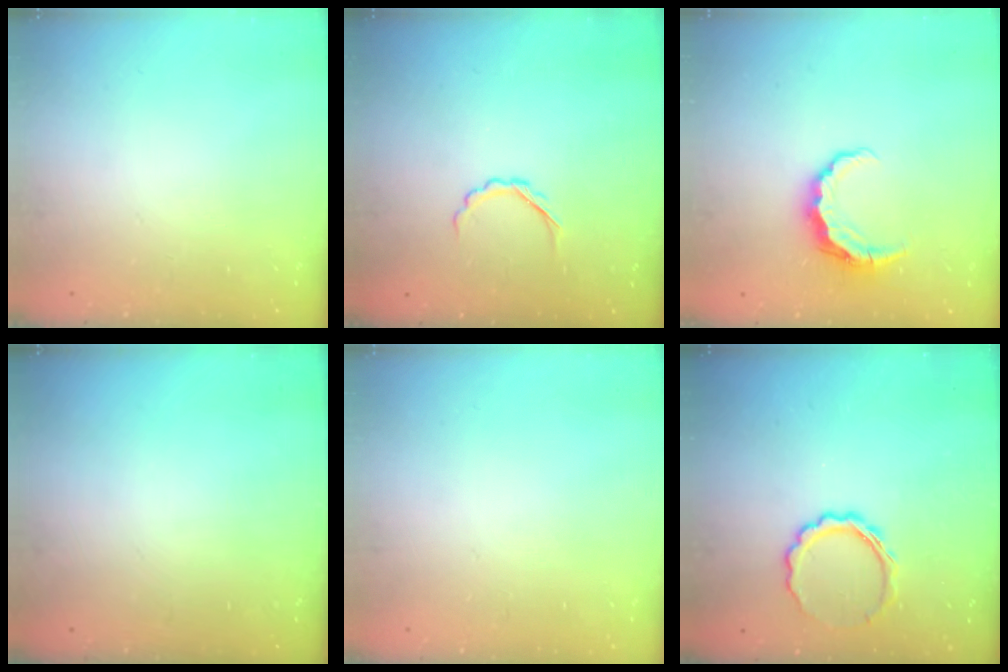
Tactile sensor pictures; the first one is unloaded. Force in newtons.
{"total": 2.9, "press": 2.8, "slide": 0.9}
{"total": 7.4, "press": 7.4, "slide": 0.6}
{"total": 0.0}
{"total": 0.0}
{"total": 7.8, "press": 7.7, "slide": 1.3}